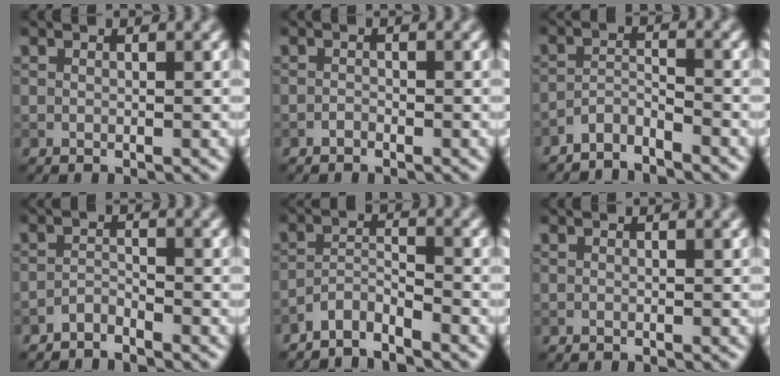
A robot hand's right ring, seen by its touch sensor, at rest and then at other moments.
{"total": 0.6, "force": [-0.4, 0.2, 0.2], "torque": [-0.003, 0.001, -0.010]}
{"total": 2.5, "force": [-2.4, 0.3, 0.6], "torque": [-0.010, 0.005, -0.053]}
{"total": 1.5, "force": [-1.4, 0.3, 0.3], "torque": [-0.006, 0.005, -0.030]}
{"total": 2.8, "force": [-2.6, 0.4, 0.8], "torque": [-0.014, 0.005, -0.058]}
{"total": 0.0}